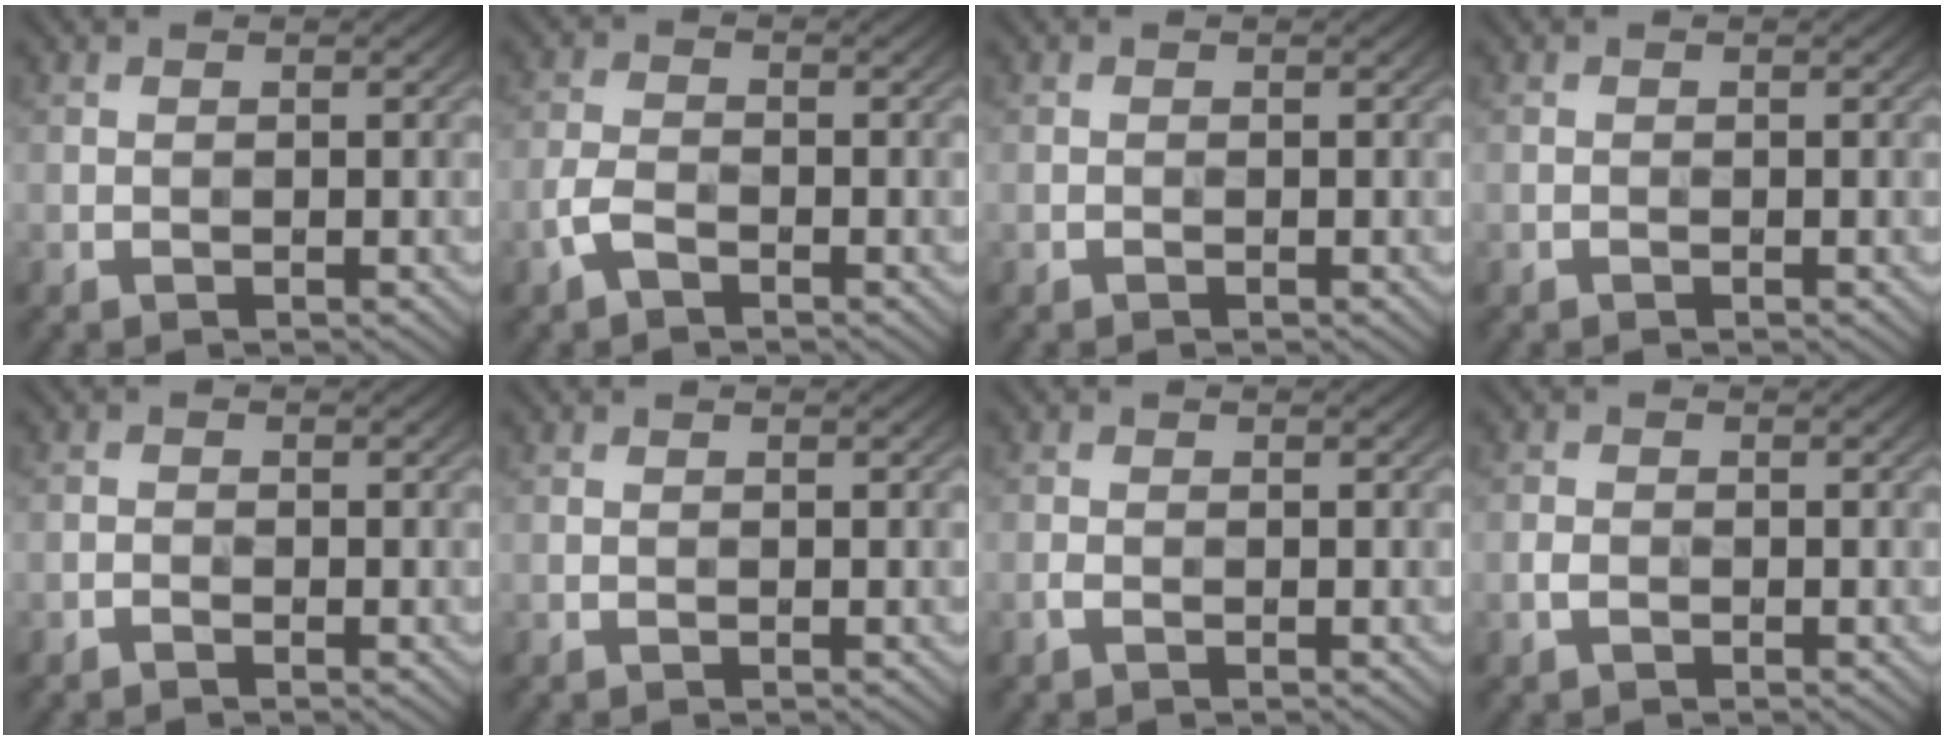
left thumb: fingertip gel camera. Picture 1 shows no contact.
{"total": 2.9, "force": [-1.8, 1.3, 1.8], "torque": [-0.045, 0.001, -0.044]}
{"total": 0.0}
{"total": 0.0}
{"total": 0.6, "force": [-0.6, 0.2, 0.1], "torque": [-0.001, 0.000, -0.013]}
{"total": 0.0}
{"total": 0.8, "force": [-0.5, 0.3, 0.5], "torque": [-0.015, 0.001, -0.012]}
{"total": 1.4, "force": [-0.7, 1.0, 0.8], "torque": [-0.018, 0.000, -0.017]}